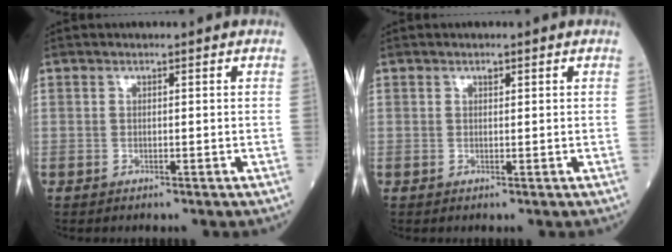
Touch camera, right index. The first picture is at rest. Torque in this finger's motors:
{"motor_torque": [0.06, 0.04, 0.07, 0.02]}